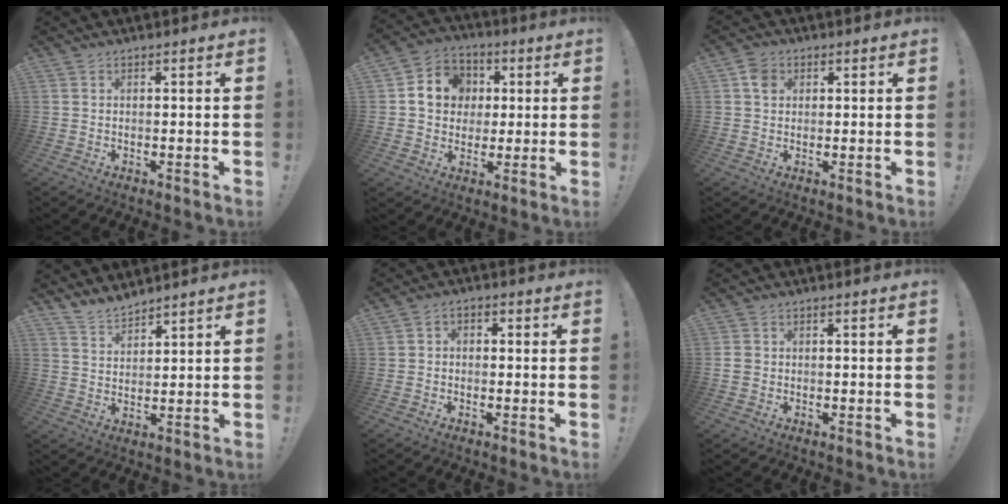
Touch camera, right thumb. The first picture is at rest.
{"total": 11.0, "force": [1.6, 10.0, 4.2], "torque": [-0.052, 0.005, 0.037]}
{"total": 4.2, "force": [1.3, 3.5, 2.0], "torque": [-0.020, 0.000, 0.023]}
{"total": 5.5, "force": [5.2, 1.5, 1.1], "torque": [-0.024, -0.035, 0.099]}
{"total": 2.9, "force": [-1.8, 1.9, 1.4], "torque": [-0.018, 0.012, -0.033]}
{"total": 2.4, "force": [-0.7, 2.0, 1.1], "torque": [-0.017, 0.008, -0.012]}